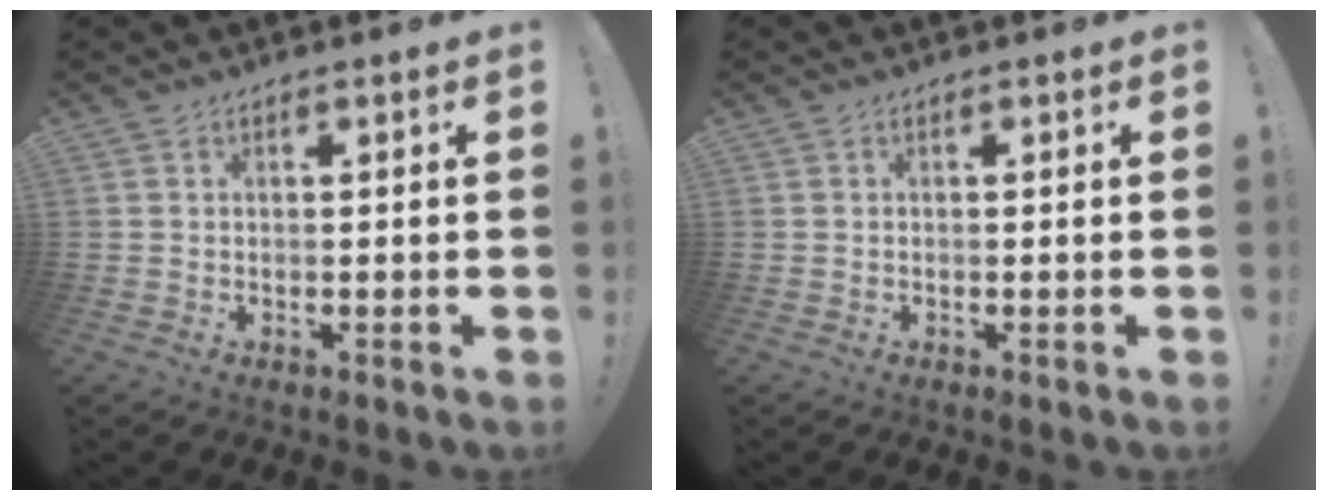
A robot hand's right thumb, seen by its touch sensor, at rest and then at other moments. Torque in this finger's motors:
{"motor_torque": [-0.06, 0.20, -0.13, 0.09, 0.00]}